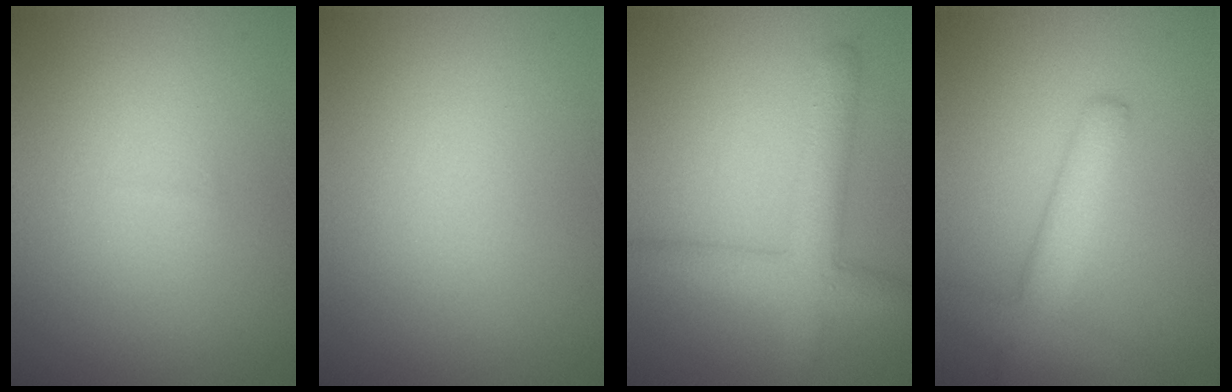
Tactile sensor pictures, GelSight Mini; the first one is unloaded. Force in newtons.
{"total": 0.0}
{"total": 4.6, "press": 4.6, "slide": 0.1}
{"total": 3.8, "press": 3.8, "slide": 0.3}